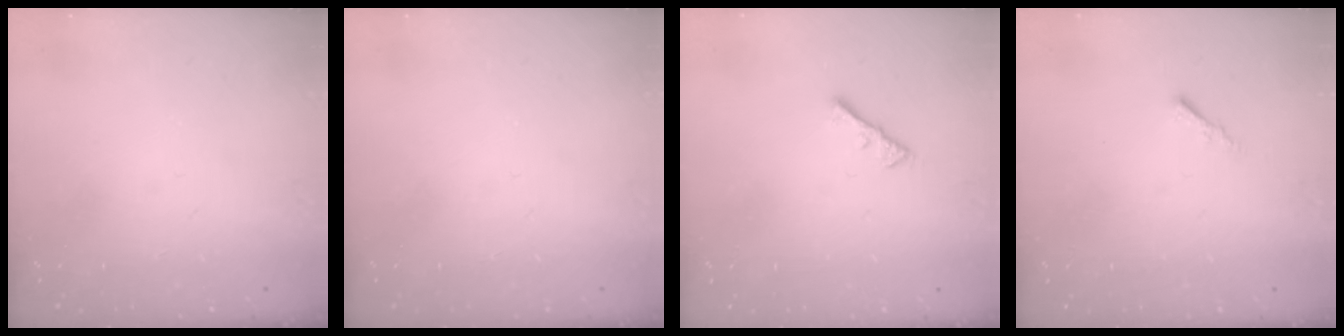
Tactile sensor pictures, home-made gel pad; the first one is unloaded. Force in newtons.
{"total": 0.0}
{"total": 2.3, "press": 2.2, "slide": 0.4}
{"total": 0.5, "press": 0.4, "slide": 0.3}